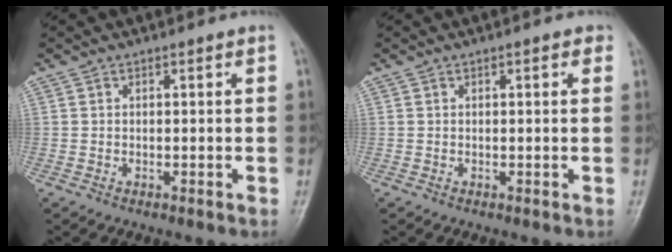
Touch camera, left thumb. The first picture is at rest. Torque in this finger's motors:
{"motor_torque": [-0.09, -0.03, 0.12, 0.07, 0.04]}